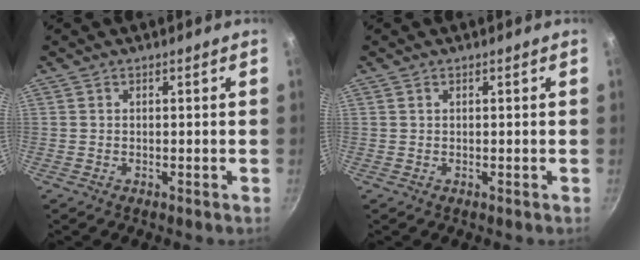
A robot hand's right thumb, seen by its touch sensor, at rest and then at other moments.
{"total": 0.0}